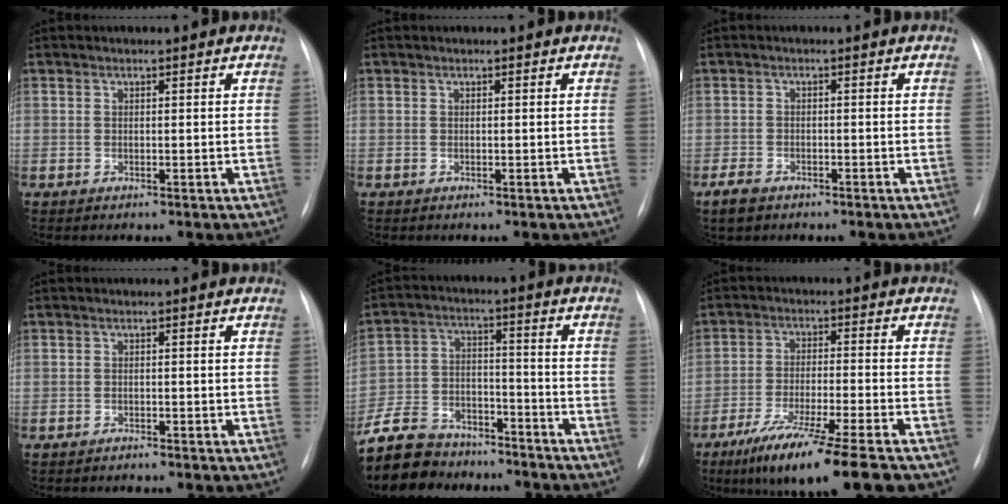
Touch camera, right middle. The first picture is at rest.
{"total": 0.0}
{"total": 2.8, "force": [-2.1, 1.5, 1.3], "torque": [-0.034, -0.002, -0.032]}
{"total": 0.6, "force": [-0.6, 0.0, -0.1], "torque": [-0.005, -0.004, -0.012]}
{"total": 16.8, "force": [-14.1, 7.3, 5.5], "torque": [-0.125, 0.012, -0.235]}
{"total": 14.8, "force": [-10.6, 0.6, 10.3], "torque": [-0.167, -0.043, -0.173]}